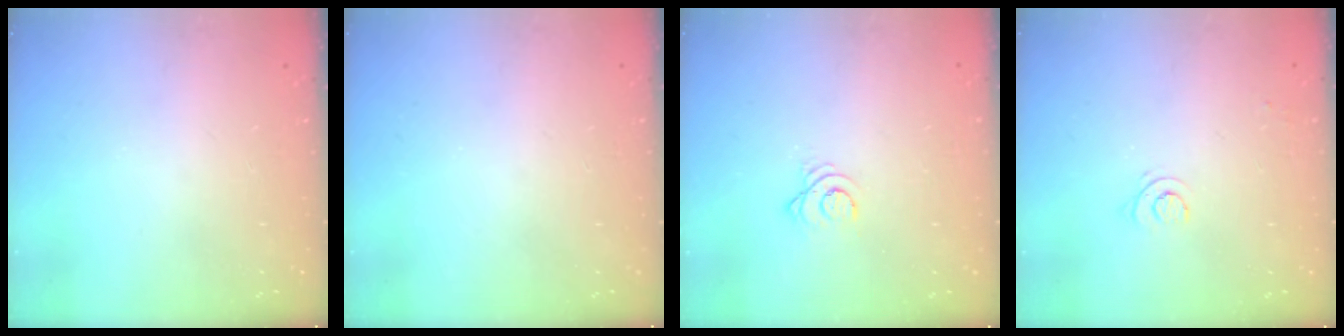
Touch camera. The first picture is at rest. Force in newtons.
{"total": 0.0}
{"total": 2.9, "press": 2.9, "slide": 0.4}
{"total": 3.9, "press": 3.9, "slide": 0.5}